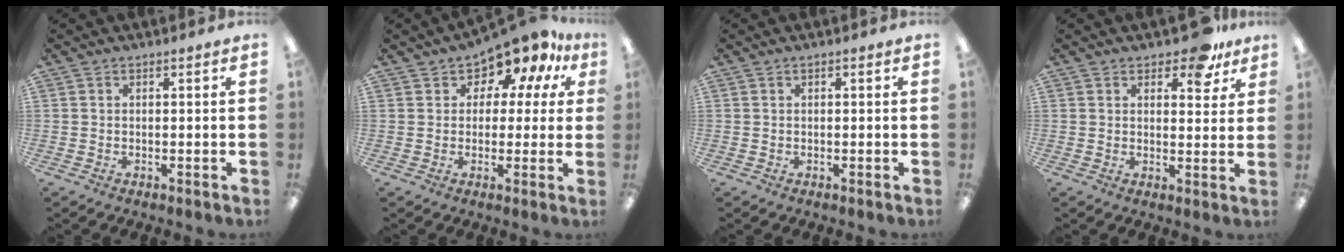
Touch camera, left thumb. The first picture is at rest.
{"total": 9.9, "force": [7.9, 4.5, 3.9], "torque": [-0.076, -0.056, 0.144]}
{"total": 0.0}
{"total": 8.6, "force": [6.1, 3.7, 4.8], "torque": [-0.051, -0.034, 0.102]}